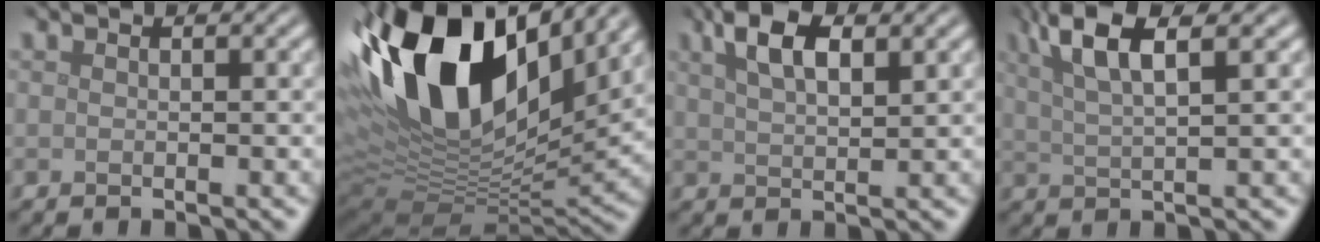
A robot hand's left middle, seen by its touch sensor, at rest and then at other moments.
{"total": 17.9, "force": [7.4, 9.2, 13.5], "torque": [-0.268, 0.028, 0.122]}
{"total": 4.6, "force": [2.5, 1.8, 3.5], "torque": [-0.066, 0.008, 0.044]}
{"total": 6.0, "force": [3.2, 1.4, 4.9], "torque": [-0.082, 0.015, 0.056]}